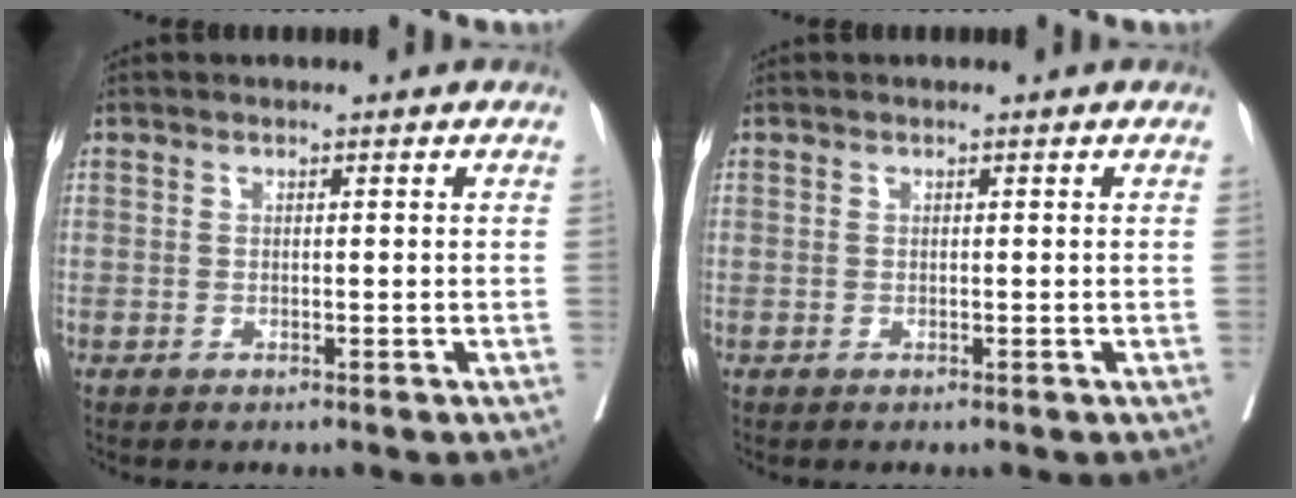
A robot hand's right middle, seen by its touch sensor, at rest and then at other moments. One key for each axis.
{"total": 0.0}